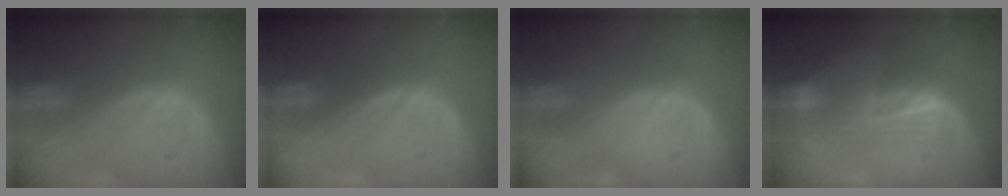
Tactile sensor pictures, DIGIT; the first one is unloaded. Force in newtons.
{"total": 0.0}
{"total": 0.0}
{"total": 7.2, "press": 6.6, "slide": 2.9}